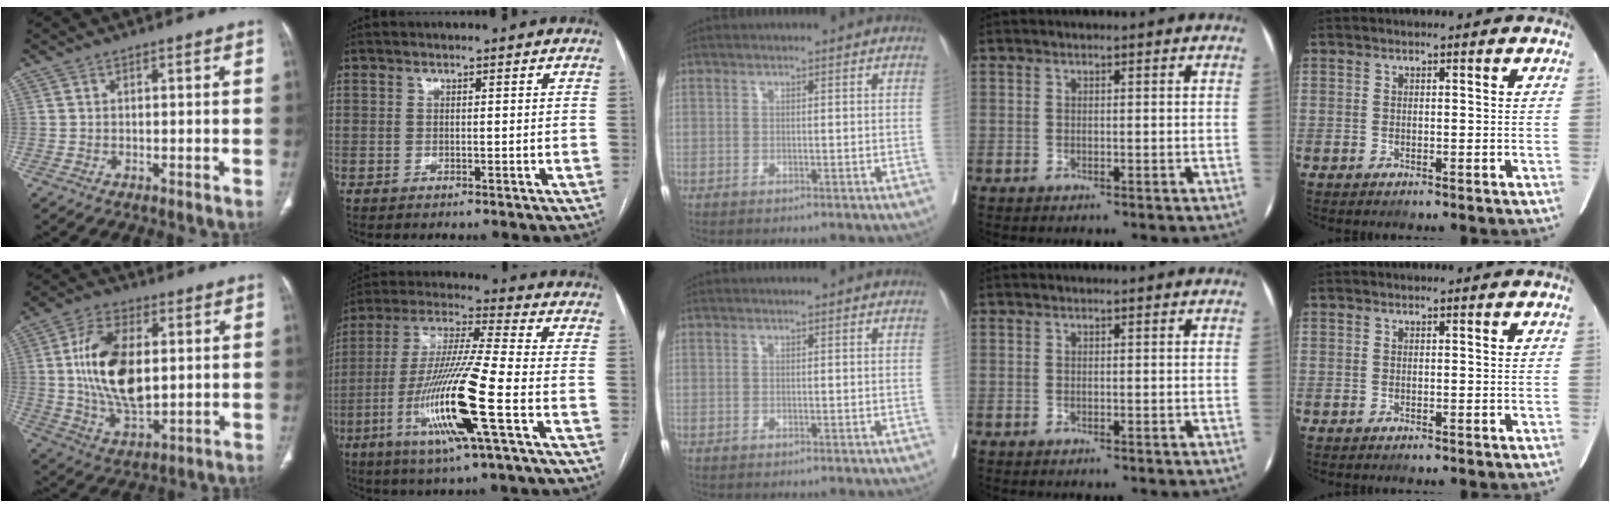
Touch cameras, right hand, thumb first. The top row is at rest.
{"thumb": {"total": 16.5, "force": [2.0, 8.8, 13.8], "torque": [-0.250, -0.010, 0.042]}, "index": {"total": 16.8, "force": [-5.7, -0.3, 15.8], "torque": [-0.321, -0.019, -0.112]}}